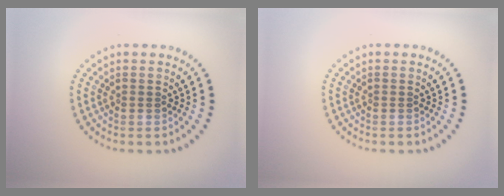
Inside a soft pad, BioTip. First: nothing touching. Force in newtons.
{"total": 0.0}